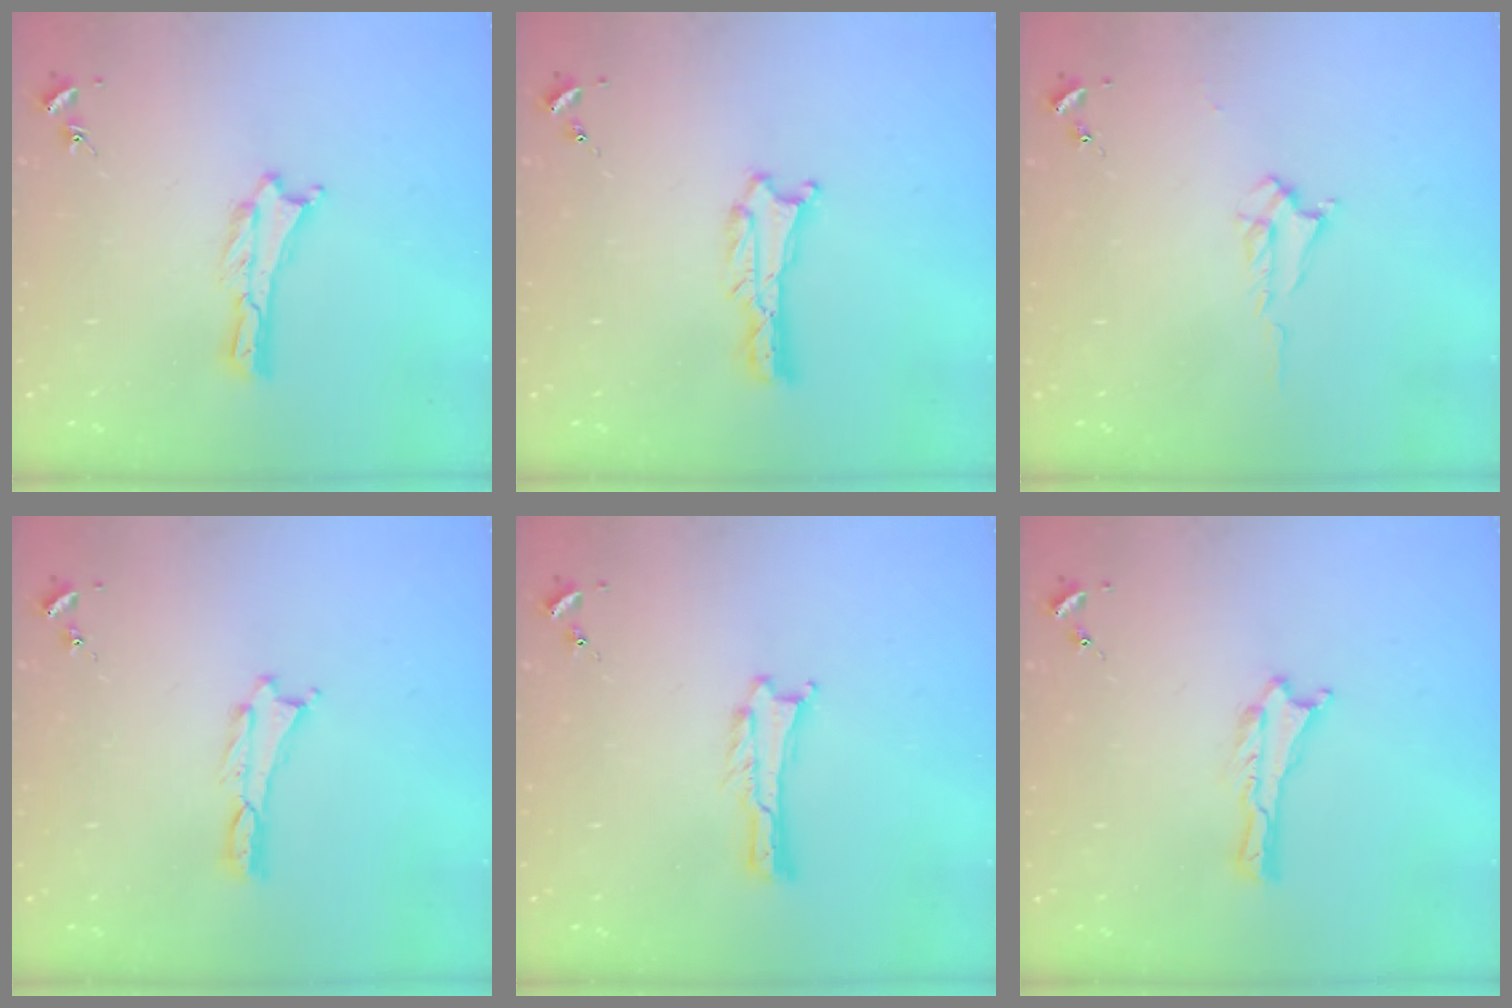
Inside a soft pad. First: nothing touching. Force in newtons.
{"total": 0.6, "press": 0.6, "slide": 0.1}
{"total": 1.7, "press": 1.7, "slide": 0.3}
{"total": 0.0}
{"total": 0.0}
{"total": 0.0}